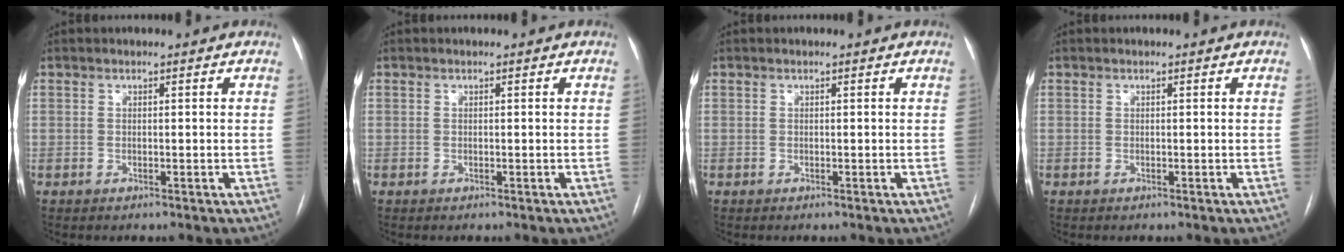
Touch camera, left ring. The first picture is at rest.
{"total": 0.0}
{"total": 0.0}
{"total": 0.0}